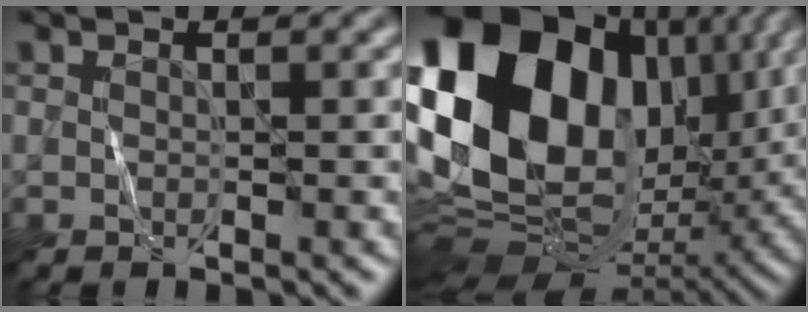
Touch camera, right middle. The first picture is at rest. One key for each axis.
{"total": 20.9, "fx": 5.0, "fy": 14.6, "fz": 14.1, "tx": -0.321, "ty": 0.024, "tz": 0.083}